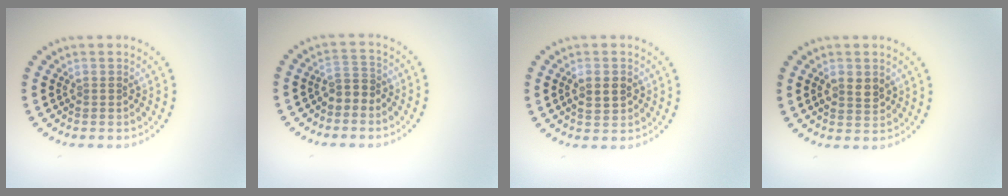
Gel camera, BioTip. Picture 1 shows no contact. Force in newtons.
{"total": 1.8, "press": 1.5, "slide": 1.0}
{"total": 1.9, "press": 1.9, "slide": 0.3}
{"total": 2.1, "press": 2.1, "slide": 0.2}